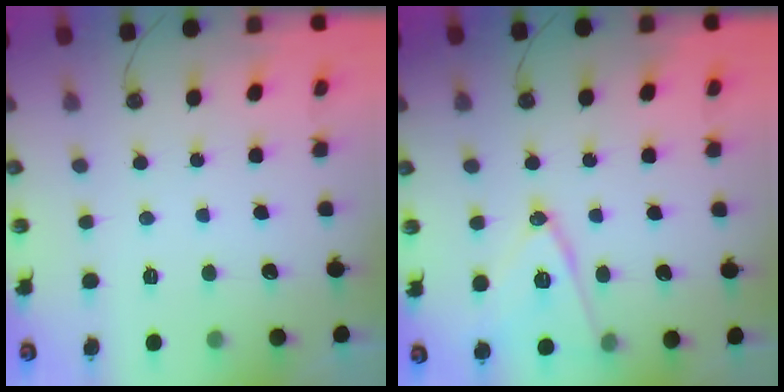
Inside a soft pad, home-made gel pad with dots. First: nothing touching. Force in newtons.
{"total": 13.8, "press": 13.3, "slide": 3.4}